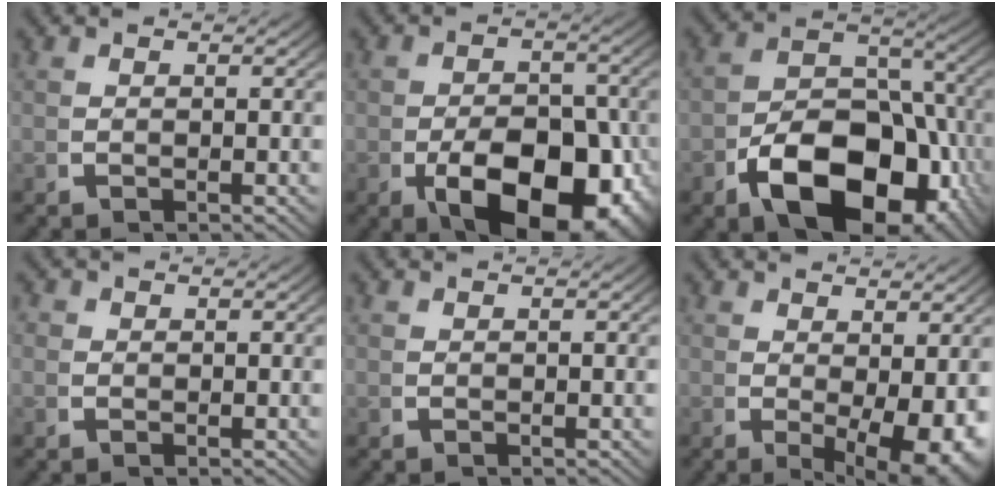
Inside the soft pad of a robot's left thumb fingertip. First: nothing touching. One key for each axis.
{"total": 13.3, "fx": -3.6, "fy": 8.0, "fz": 10.0, "tx": -0.166, "ty": -0.067, "tz": -0.025}
{"total": 14.5, "fx": -4.2, "fy": 9.2, "fz": 10.4, "tx": -0.186, "ty": -0.053, "tz": -0.044}
{"total": 1.1, "fx": 0.1, "fy": 1.1, "fz": 0.2, "tx": -0.008, "ty": -0.003, "tz": -0.003}
{"total": 0.0}
{"total": 6.0, "fx": -0.4, "fy": 3.0, "fz": 5.2, "tx": -0.081, "ty": -0.030, "tz": 0.013}